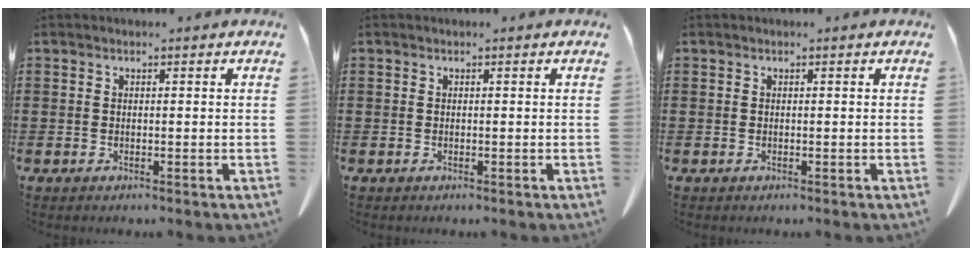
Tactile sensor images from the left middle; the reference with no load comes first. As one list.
[{"total": 0.0}, {"total": 0.0}]